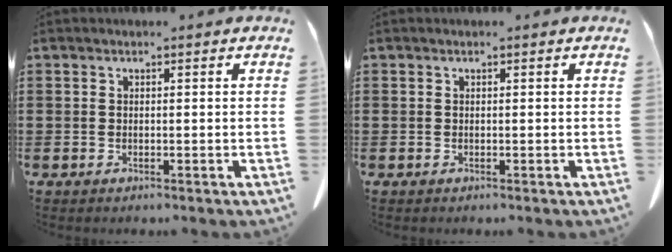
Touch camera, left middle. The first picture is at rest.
{"total": 0.0}